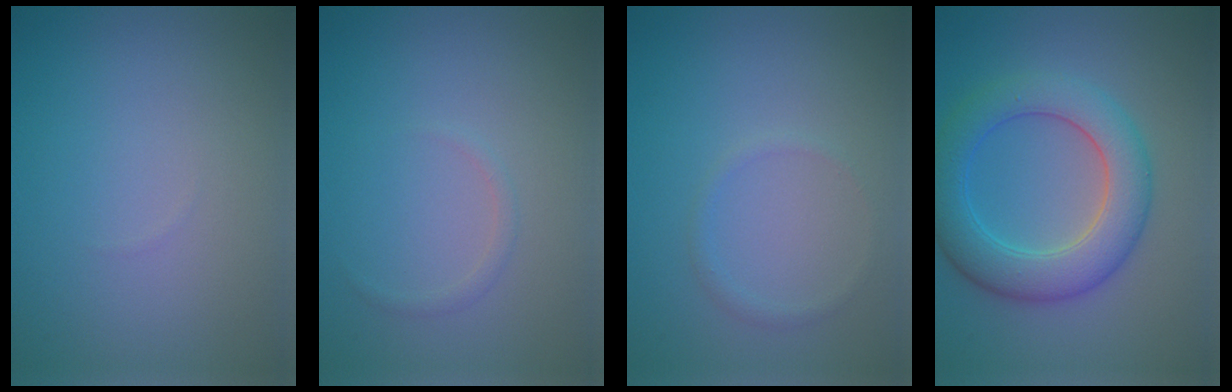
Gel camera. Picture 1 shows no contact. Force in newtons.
{"total": 0.7, "press": 0.7, "slide": 0.0}
{"total": 0.9, "press": 0.9, "slide": 0.1}
{"total": 6.4, "press": 6.4, "slide": 0.1}